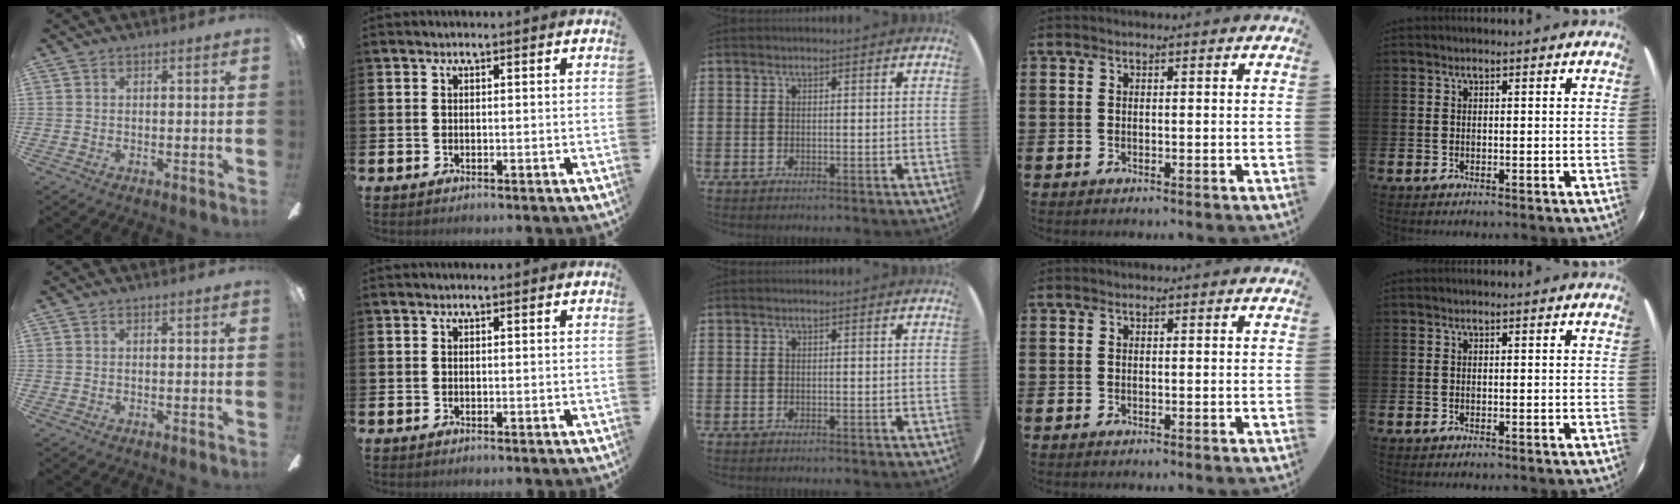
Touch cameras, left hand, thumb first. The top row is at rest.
{}